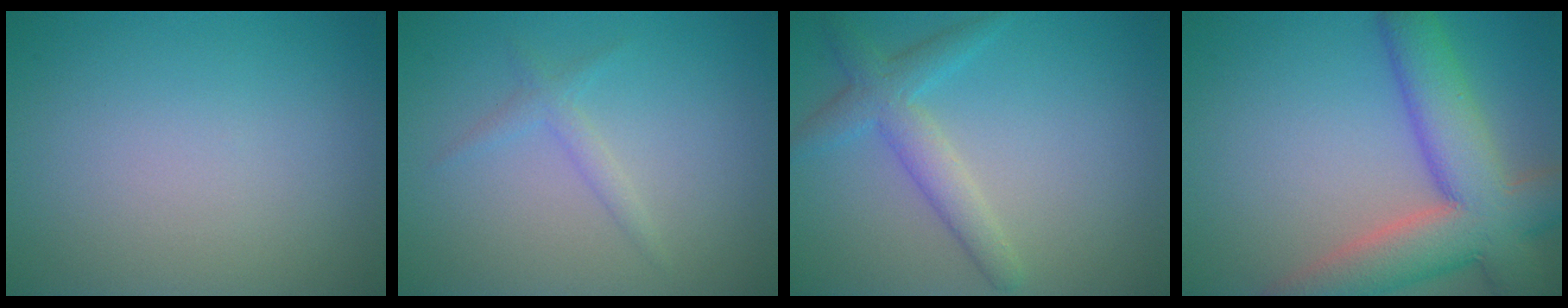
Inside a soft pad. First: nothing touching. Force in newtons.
{"total": 1.4, "press": 1.4, "slide": 0.1}
{"total": 3.3, "press": 3.3, "slide": 0.1}
{"total": 9.8, "press": 9.7, "slide": 0.6}